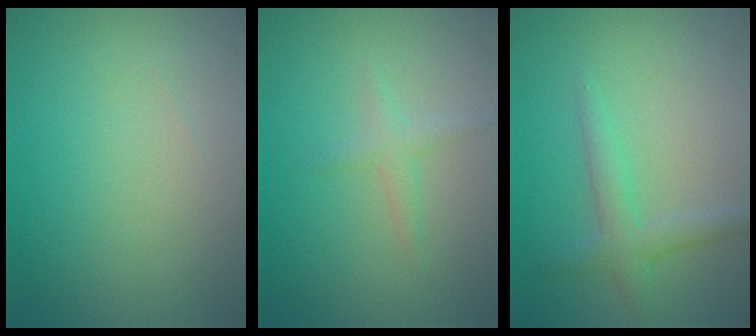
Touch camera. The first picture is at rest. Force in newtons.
{"total": 1.3, "press": 1.3, "slide": 0.0}
{"total": 2.3, "press": 2.3, "slide": 0.1}